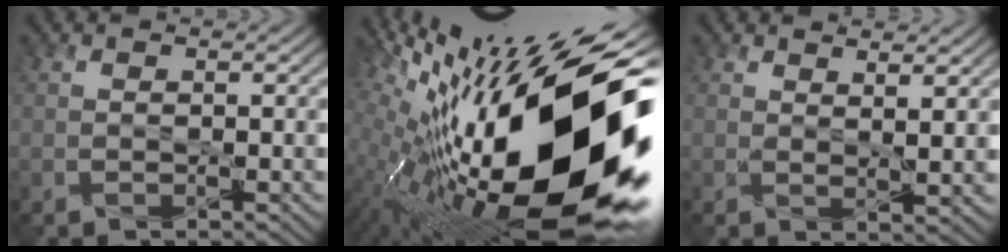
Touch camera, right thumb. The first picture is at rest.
{"total": 22.5, "force": [-0.5, 8.7, 20.8], "torque": [-0.386, -0.025, -0.022]}
{"total": 3.1, "force": [2.3, 0.4, 2.1], "torque": [-0.041, -0.003, 0.047]}